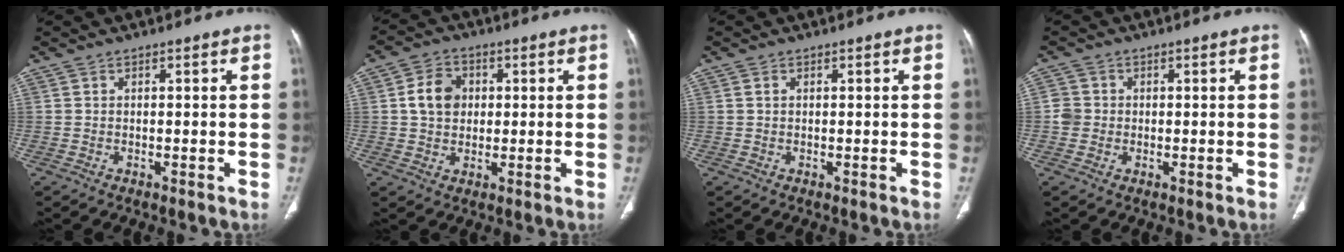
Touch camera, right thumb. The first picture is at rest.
{"total": 7.0, "force": [1.1, 5.6, 4.1], "torque": [-0.056, 0.005, 0.016]}
{"total": 0.7, "force": [0.2, 0.5, 0.4], "torque": [-0.010, 0.002, 0.005]}
{"total": 2.7, "force": [-0.3, 2.5, 0.8], "torque": [-0.004, 0.007, -0.009]}